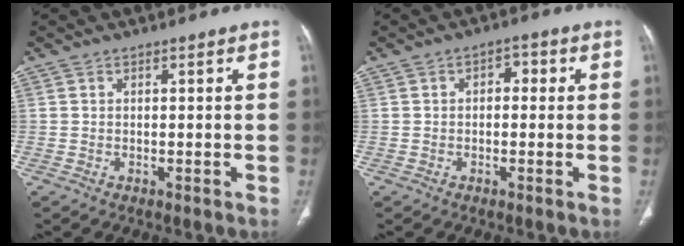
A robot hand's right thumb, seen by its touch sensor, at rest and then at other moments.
{"total": 2.8, "force": [0.4, 1.8, 2.1], "torque": [-0.017, 0.010, -0.001]}